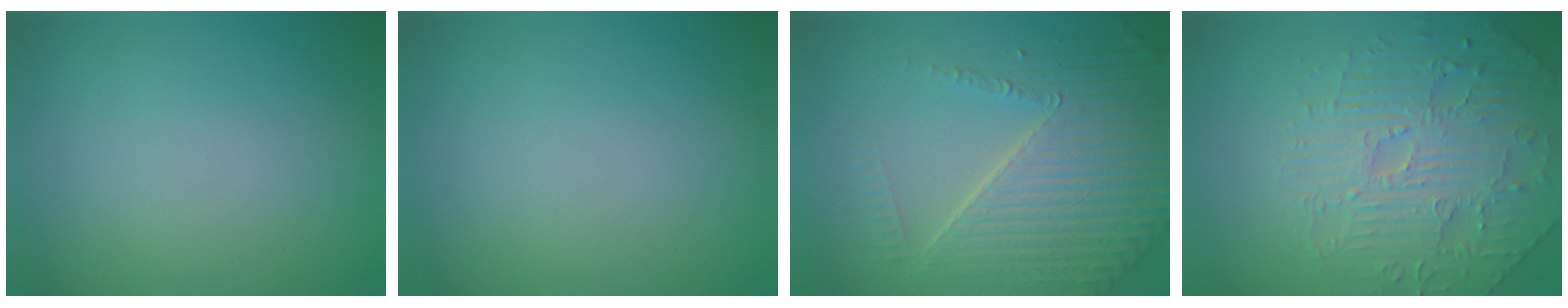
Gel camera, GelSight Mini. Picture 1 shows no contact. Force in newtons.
{"total": 0.0}
{"total": 7.2, "press": 5.2, "slide": 5.0}
{"total": 4.5, "press": 4.5, "slide": 0.4}